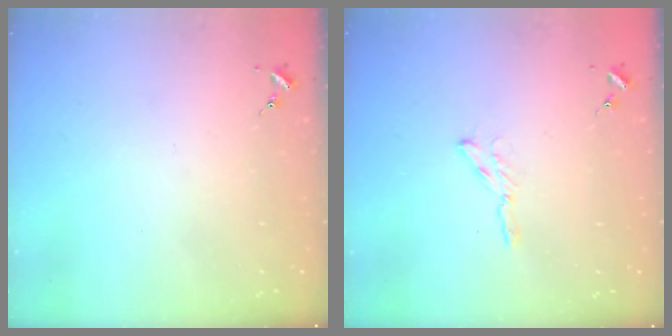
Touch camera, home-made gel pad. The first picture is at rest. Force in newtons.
{"total": 2.9, "press": 2.9, "slide": 0.3}